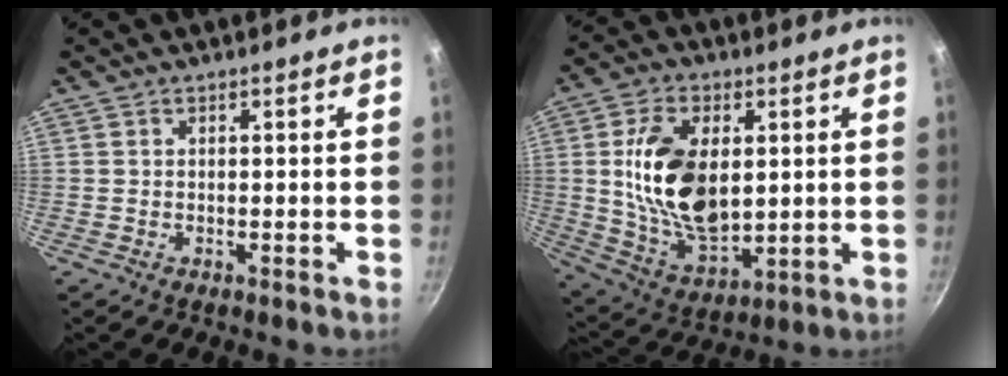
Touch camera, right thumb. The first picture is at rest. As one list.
[{"total": 17.8, "force": [2.3, 10.2, 14.4], "torque": [-0.249, -0.015, 0.054]}]